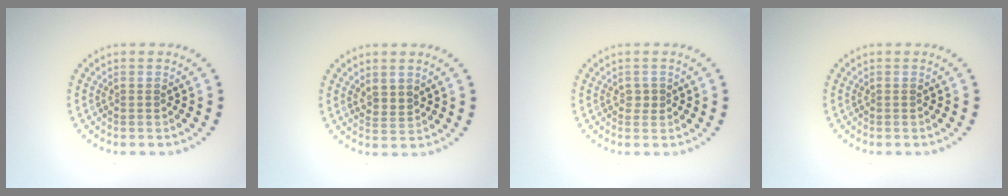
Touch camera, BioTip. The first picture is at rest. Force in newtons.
{"total": 1.7, "press": 1.3, "slide": 1.1}
{"total": 0.9, "press": 0.9, "slide": 0.2}
{"total": 0.0}